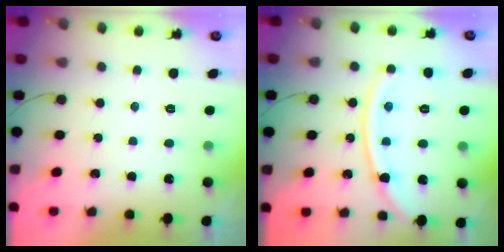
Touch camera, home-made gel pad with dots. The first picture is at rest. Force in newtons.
{"total": 13.7, "press": 13.6, "slide": 1.7}